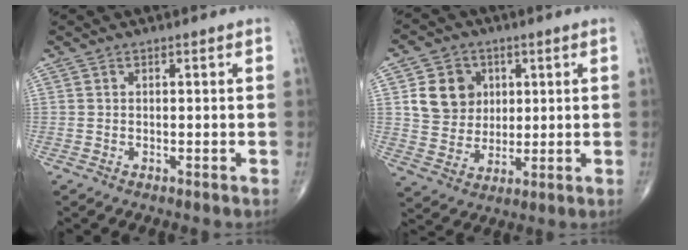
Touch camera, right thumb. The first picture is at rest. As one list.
[{"total": 10.0, "force": [2.8, 8.6, 4.2], "torque": [-0.037, -0.010, 0.055]}]